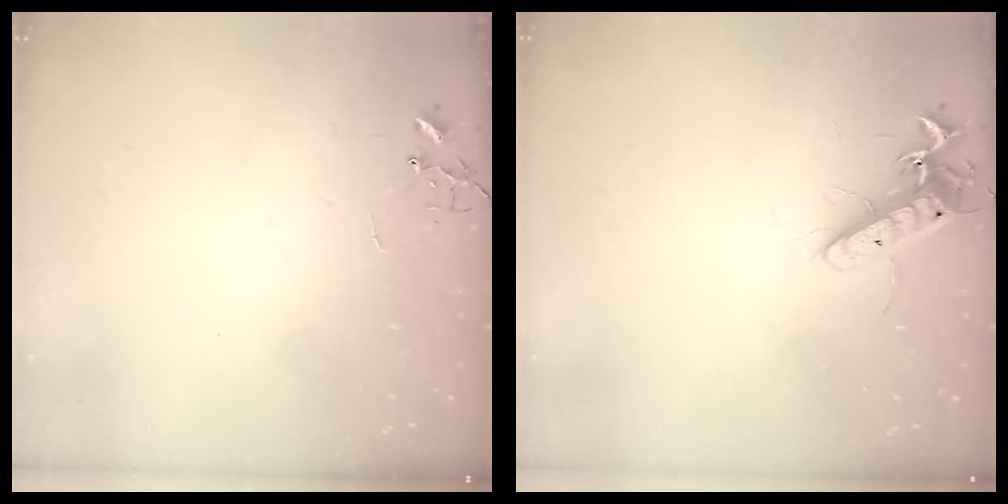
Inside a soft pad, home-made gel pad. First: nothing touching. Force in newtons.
{"total": 12.4, "press": 12.4, "slide": 1.1}